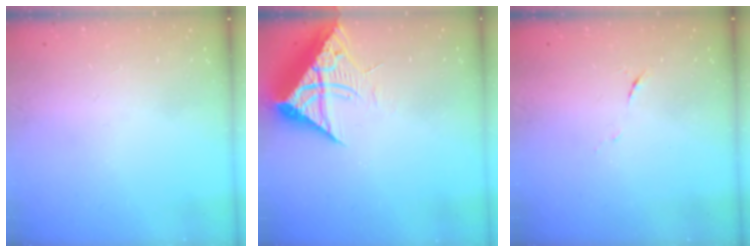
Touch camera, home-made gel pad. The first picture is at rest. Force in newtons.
{"total": 11.8, "press": 11.7, "slide": 1.2}
{"total": 5.2, "press": 5.1, "slide": 1.2}